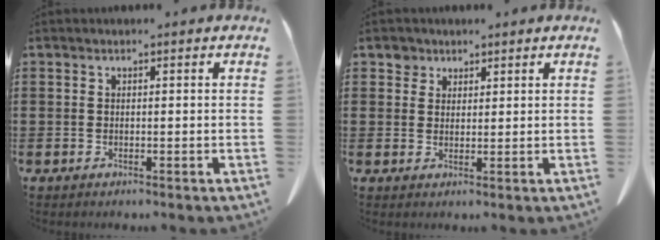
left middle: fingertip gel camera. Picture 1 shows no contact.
{"total": 2.5, "force": [1.9, 1.6, 0.3], "torque": [-0.005, 0.000, 0.036]}